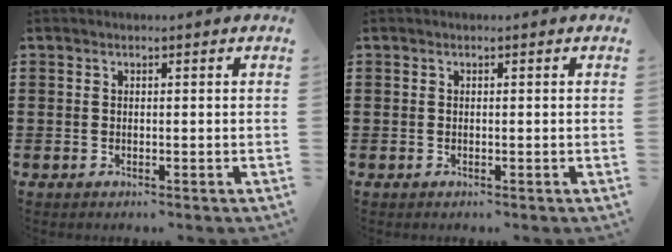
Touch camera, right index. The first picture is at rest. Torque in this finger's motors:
{"motor_torque": [-0.01, 0.01, 0.00, -0.01]}